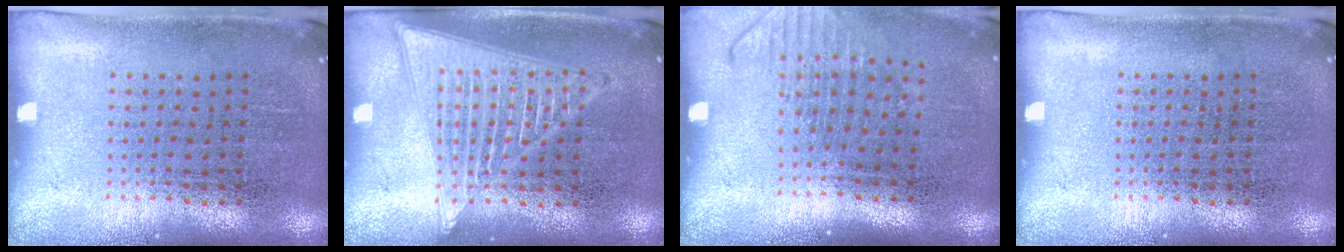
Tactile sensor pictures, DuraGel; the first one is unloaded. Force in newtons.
{"total": 3.2, "press": 3.2, "slide": 0.2}
{"total": 1.3, "press": 1.0, "slide": 0.9}
{"total": 0.0}